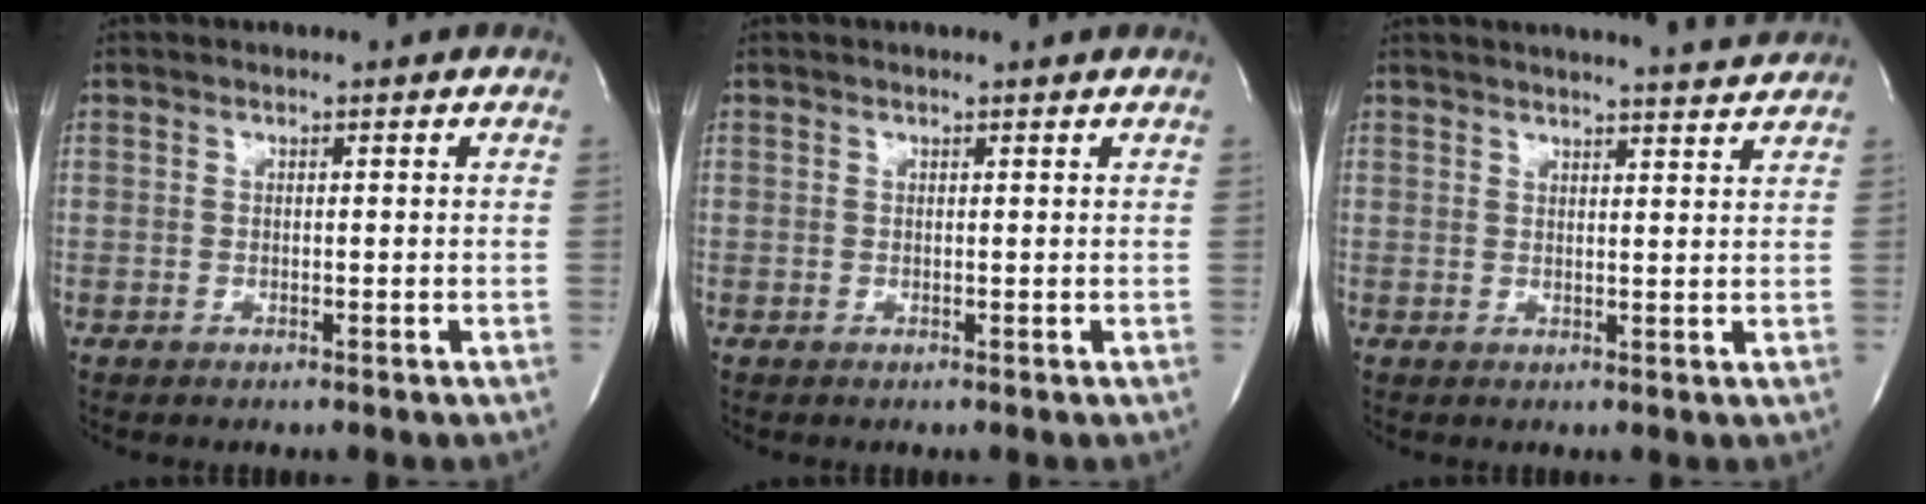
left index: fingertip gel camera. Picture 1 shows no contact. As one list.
[{"total": 1.8, "force": [1.7, -0.2, 0.5], "torque": [-0.010, 0.003, 0.017]}, {"total": 9.6, "force": [9.2, -0.3, 2.7], "torque": [-0.041, -0.001, 0.105]}]